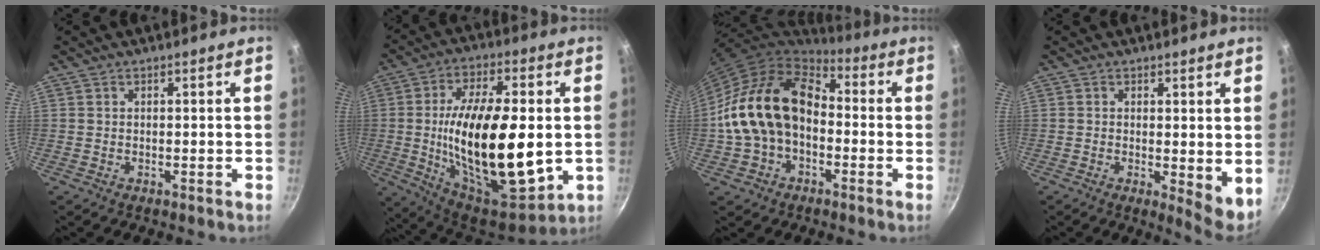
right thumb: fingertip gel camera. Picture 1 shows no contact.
{"total": 27.0, "force": [-0.9, 12.0, 24.2], "torque": [-0.411, -0.009, -0.006]}
{"total": 18.4, "force": [-1.5, 12.9, 13.1], "torque": [-0.216, 0.053, -0.035]}
{"total": 5.6, "force": [0.5, 2.1, 5.2], "torque": [-0.072, -0.019, 0.006]}